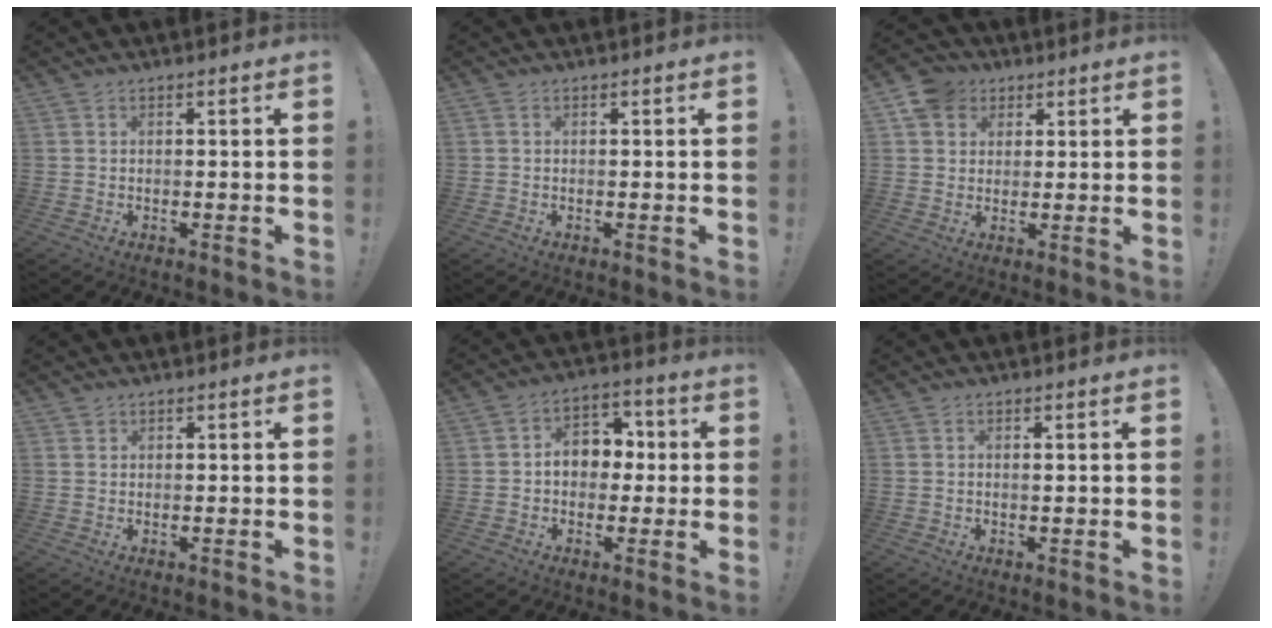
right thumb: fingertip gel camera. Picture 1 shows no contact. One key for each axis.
{"total": 0.0}
{"total": 7.4, "fx": 3.3, "fy": 6.3, "fz": 1.8, "tx": -0.033, "ty": -0.013, "tz": 0.068}
{"total": 0.8, "fx": 0.6, "fy": 0.6, "fz": 0.1, "tx": -0.001, "ty": 0.000, "tz": 0.011}
{"total": 9.6, "fx": 0.4, "fy": 7.9, "fz": 5.4, "tx": -0.068, "ty": 0.010, "tz": 0.012}
{"total": 0.8, "fx": 0.5, "fy": -0.3, "fz": 0.5, "tx": 0.004, "ty": -0.008, "tz": 0.006}